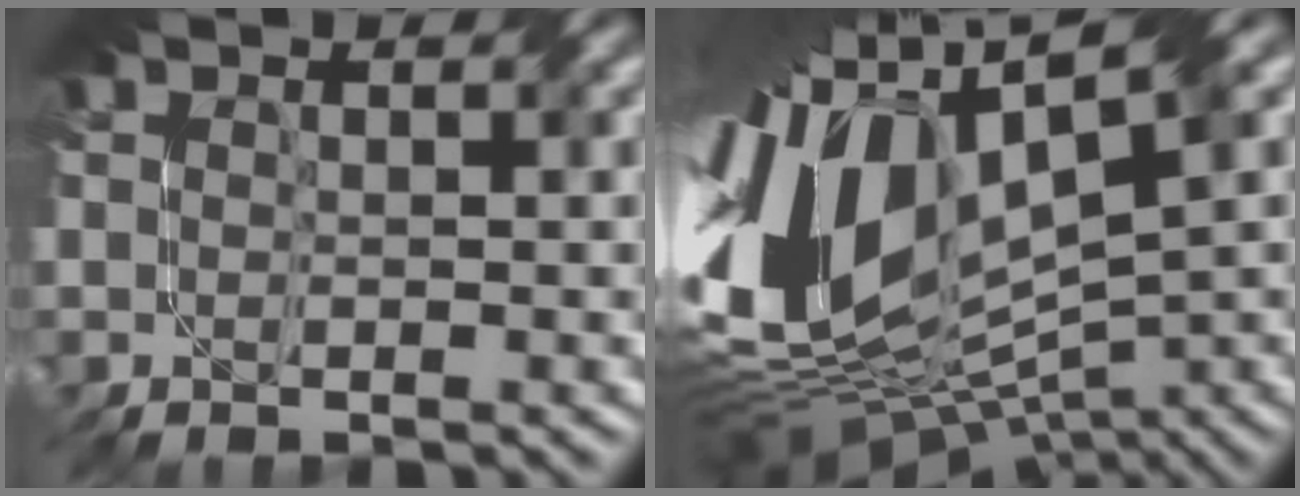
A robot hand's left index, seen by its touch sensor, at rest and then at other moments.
{"total": 13.9, "force": [1.6, 7.4, 11.7], "torque": [-0.257, 0.017, 0.033]}